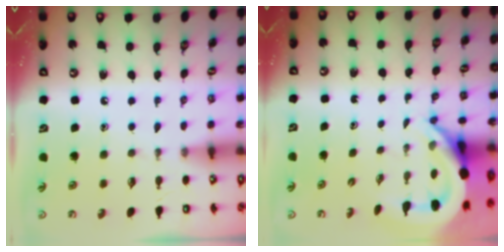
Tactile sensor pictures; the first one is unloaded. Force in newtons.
{"total": 7.1, "press": 7.0, "slide": 1.1}